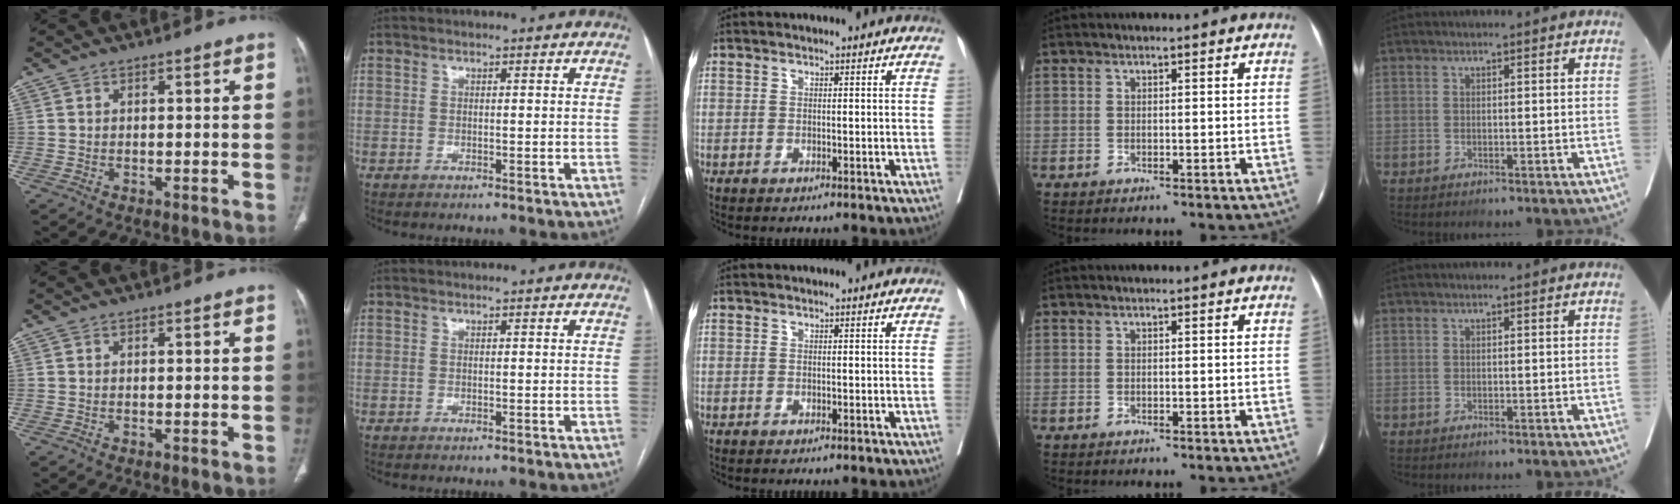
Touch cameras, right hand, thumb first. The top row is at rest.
{}